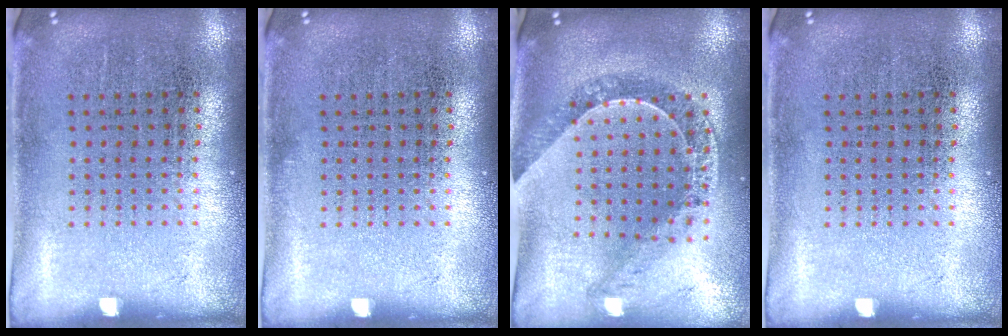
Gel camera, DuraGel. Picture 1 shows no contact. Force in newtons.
{"total": 0.0}
{"total": 1.1, "press": 1.1, "slide": 0.2}
{"total": 0.0}